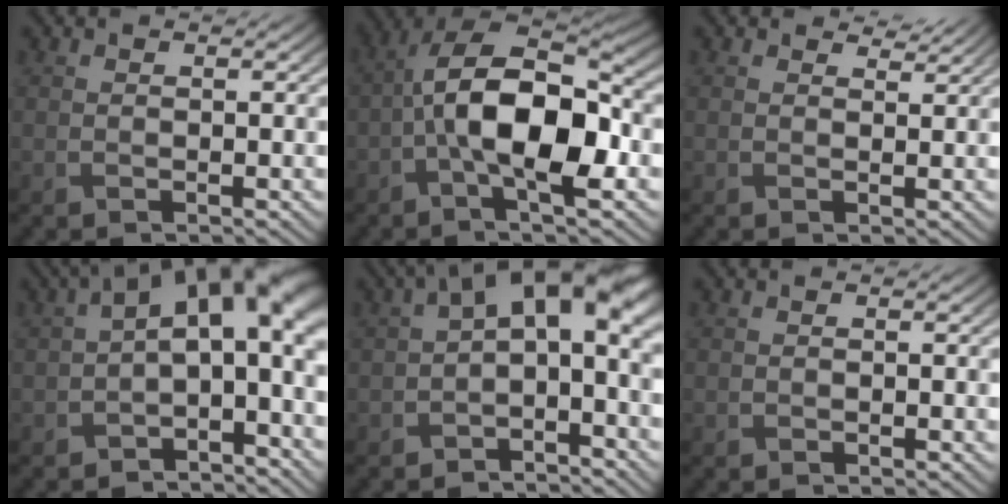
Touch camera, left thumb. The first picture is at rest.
{"total": 13.3, "force": [-2.5, 6.0, 11.6], "torque": [-0.210, 0.009, -0.054]}
{"total": 1.9, "force": [1.7, 0.6, 0.5], "torque": [-0.013, -0.004, 0.023]}
{"total": 12.8, "force": [1.1, 6.4, 11.0], "torque": [-0.161, -0.005, 0.015]}
{"total": 10.1, "force": [0.9, 5.1, 8.6], "torque": [-0.142, 0.005, 0.008]}
{"total": 0.0}